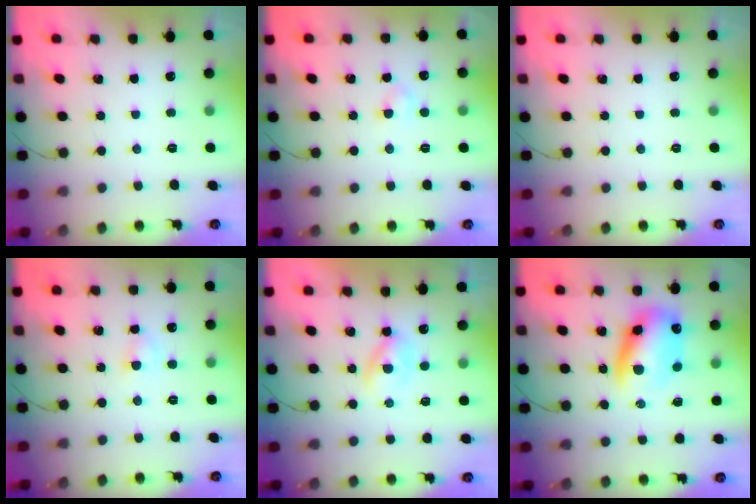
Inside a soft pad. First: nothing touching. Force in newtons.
{"total": 2.5, "press": 2.3, "slide": 0.9}
{"total": 0.0}
{"total": 3.3, "press": 3.0, "slide": 1.2}
{"total": 2.4, "press": 2.2, "slide": 1.0}
{"total": 11.9, "press": 11.5, "slide": 3.0}